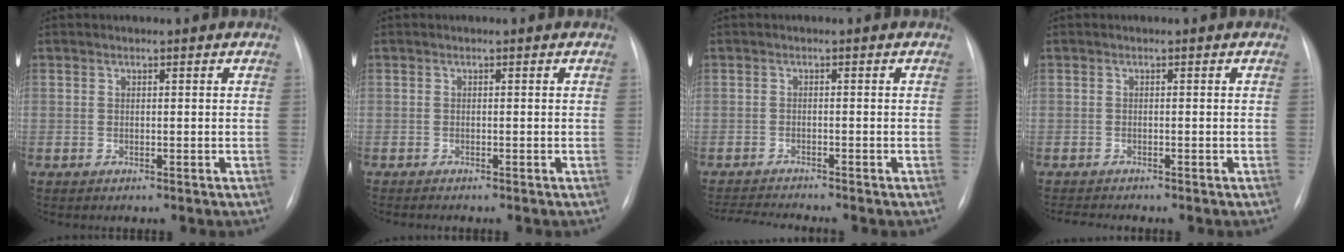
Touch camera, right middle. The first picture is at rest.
{"total": 1.0, "force": [-0.9, 0.0, 0.5], "torque": [-0.007, -0.004, -0.009]}
{"total": 4.6, "force": [-4.4, -1.0, 1.1], "torque": [-0.022, -0.018, -0.072]}
{"total": 2.1, "force": [-2.0, -0.2, 0.5], "torque": [-0.006, -0.009, -0.033]}